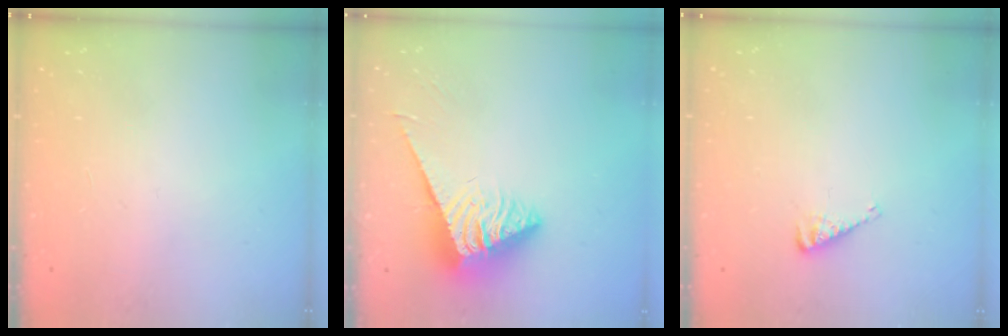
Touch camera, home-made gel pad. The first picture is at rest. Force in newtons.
{"total": 7.0, "press": 7.0, "slide": 0.3}
{"total": 4.0, "press": 3.9, "slide": 0.5}